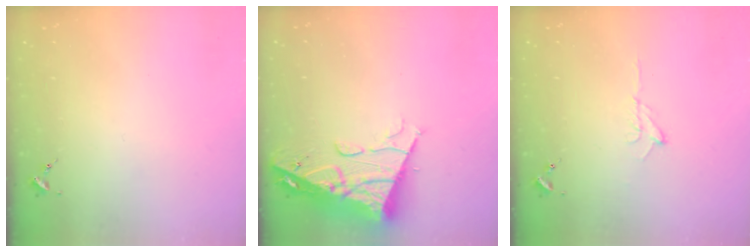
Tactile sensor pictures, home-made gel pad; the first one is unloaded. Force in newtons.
{"total": 15.2, "press": 15.1, "slide": 1.8}
{"total": 6.5, "press": 6.5, "slide": 0.8}